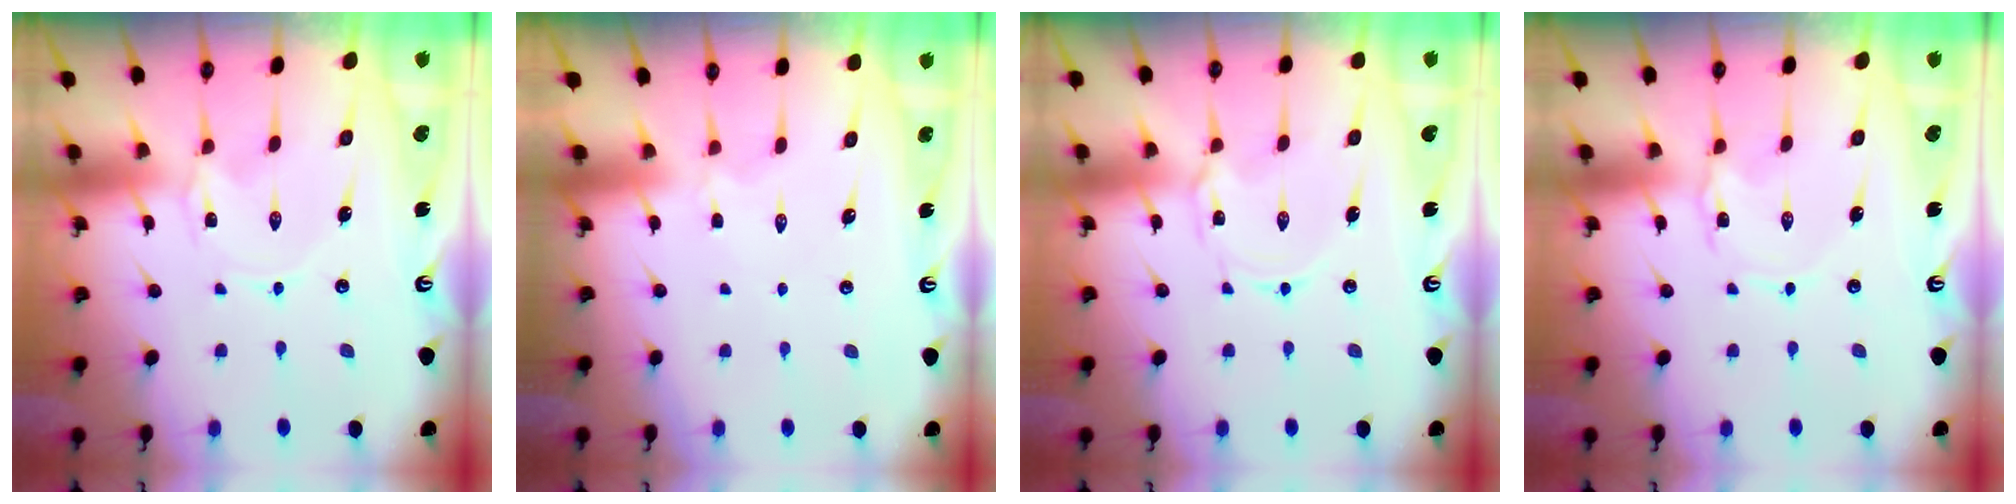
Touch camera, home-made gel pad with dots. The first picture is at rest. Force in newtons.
{"total": 2.2, "press": 2.2, "slide": 0.5}
{"total": 1.8, "press": 1.7, "slide": 0.4}
{"total": 1.7, "press": 1.7, "slide": 0.2}